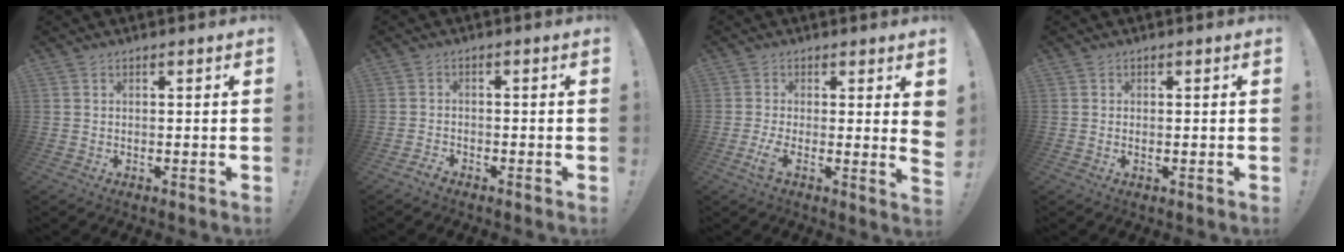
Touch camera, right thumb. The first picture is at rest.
{"total": 2.3, "force": [-2.1, 0.5, 0.9], "torque": [-0.015, 0.011, -0.036]}
{"total": 6.2, "force": [-0.1, 1.0, 6.1], "torque": [-0.104, -0.026, 0.002]}
{"total": 0.0}